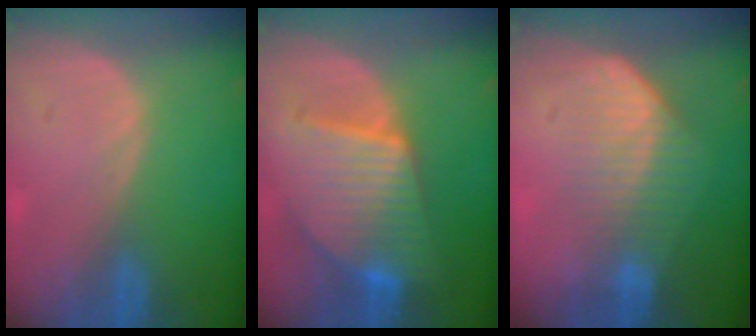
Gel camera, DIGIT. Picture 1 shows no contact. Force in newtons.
{"total": 9.4, "press": 9.4, "slide": 0.8}
{"total": 7.6, "press": 6.3, "slide": 4.2}